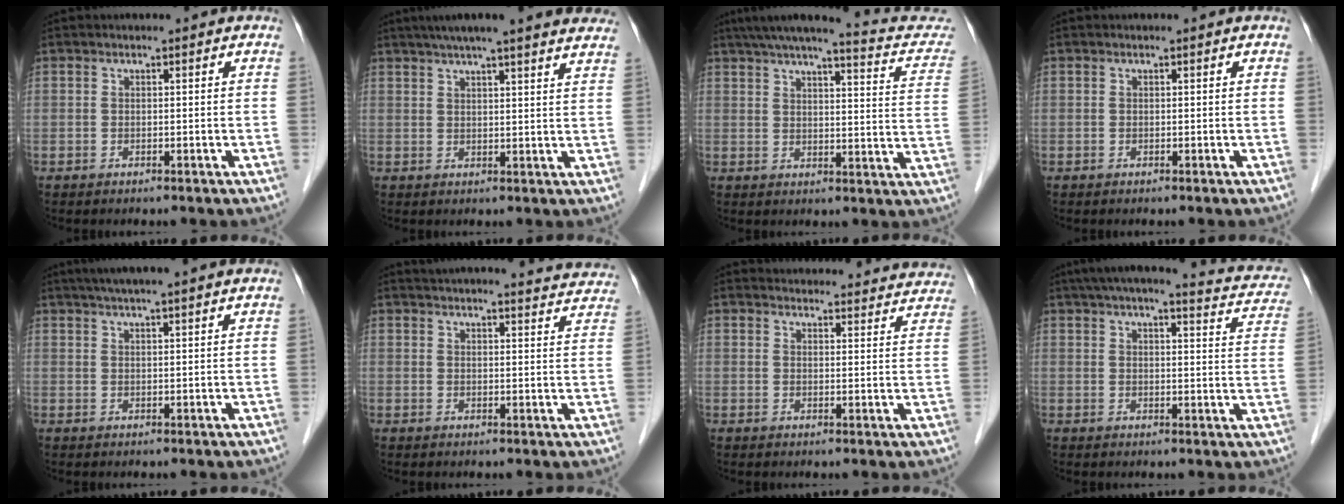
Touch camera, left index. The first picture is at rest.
{"total": 19.9, "force": [17.1, 1.5, 10.0], "torque": [-0.147, 0.027, 0.209]}
{"total": 17.4, "force": [15.0, 2.0, 8.5], "torque": [-0.112, -0.010, 0.174]}
{"total": 0.0}
{"total": 9.8, "force": [8.2, -0.2, 5.4], "torque": [-0.083, 0.033, 0.105]}
{"total": 16.1, "force": [15.5, 1.4, 4.1], "torque": [-0.047, -0.027, 0.175]}
{"total": 21.7, "force": [21.0, 4.2, 3.5], "torque": [-0.035, -0.033, 0.233]}
{"total": 15.0, "force": [12.3, 2.2, 8.4], "torque": [-0.109, 0.008, 0.135]}